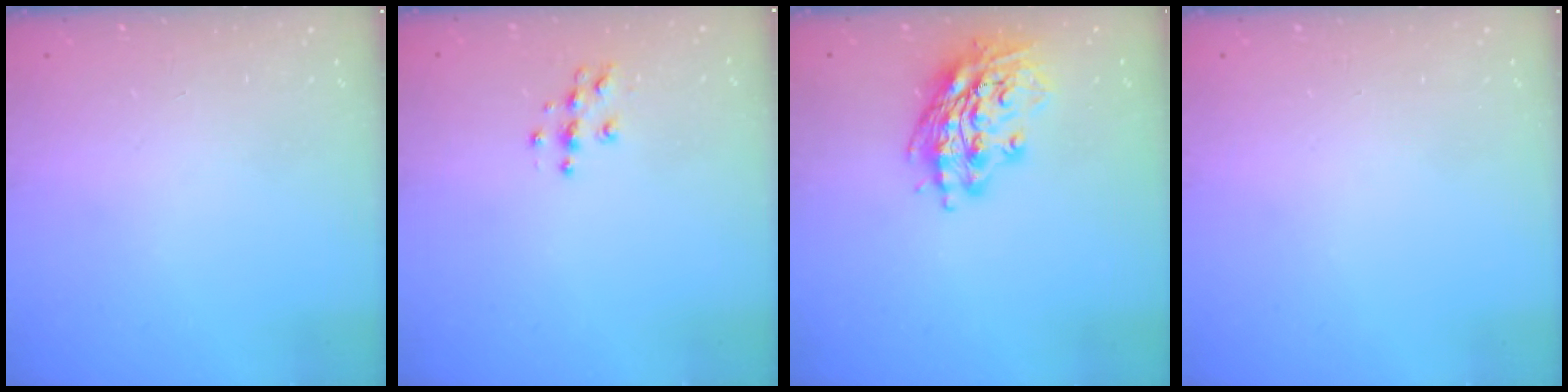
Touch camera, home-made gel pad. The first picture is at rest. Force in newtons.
{"total": 4.9, "press": 4.9, "slide": 0.1}
{"total": 16.1, "press": 15.9, "slide": 2.1}
{"total": 0.0}